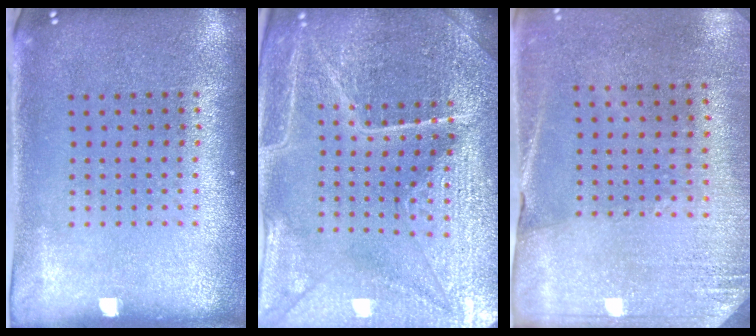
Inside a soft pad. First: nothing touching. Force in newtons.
{"total": 5.2, "press": 4.9, "slide": 1.9}
{"total": 2.6, "press": 2.4, "slide": 1.0}